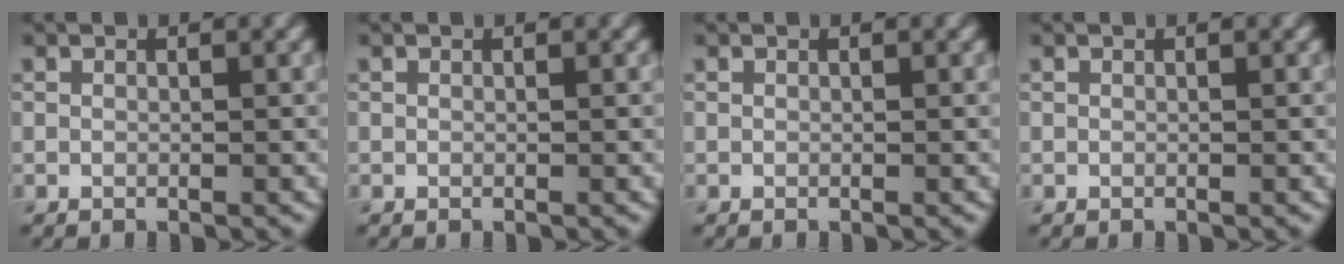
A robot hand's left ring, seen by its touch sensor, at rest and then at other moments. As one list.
[{"total": 0.0}, {"total": 0.0}, {"total": 0.0}]